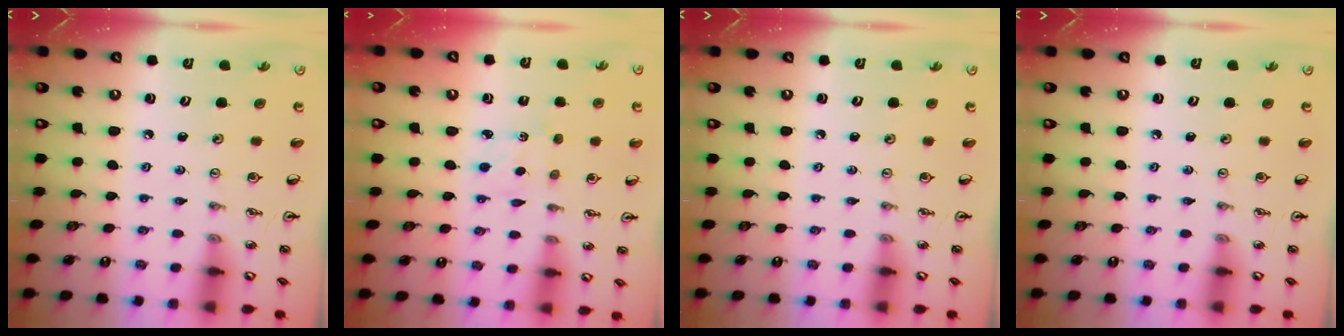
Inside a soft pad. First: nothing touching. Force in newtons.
{"total": 1.5, "press": 1.4, "slide": 0.4}
{"total": 0.0}
{"total": 0.0}